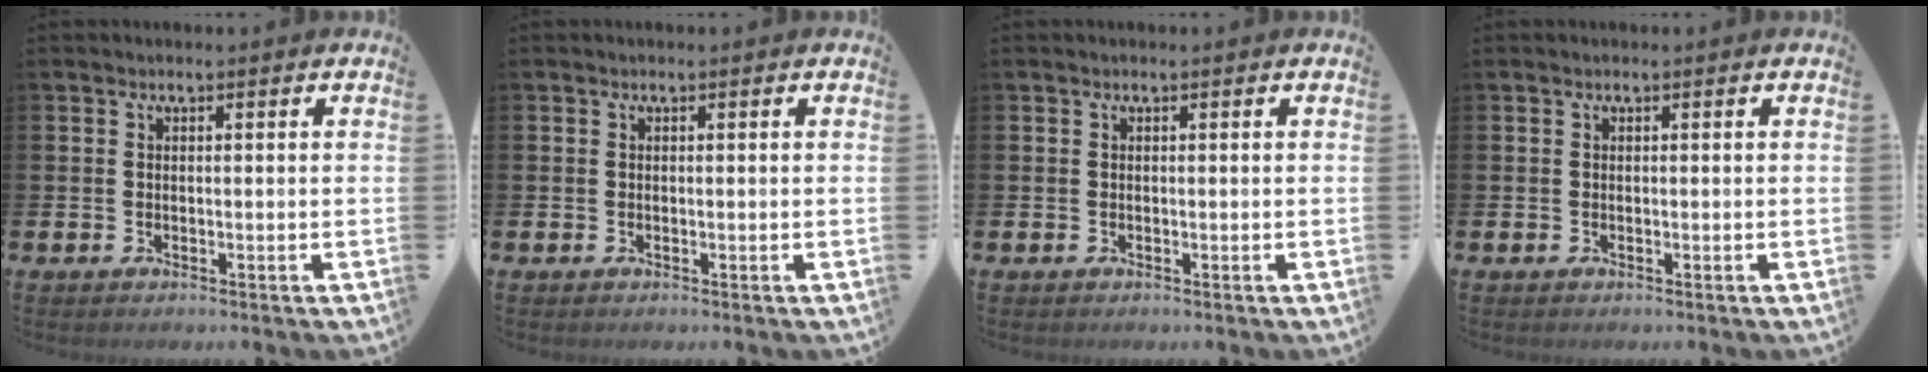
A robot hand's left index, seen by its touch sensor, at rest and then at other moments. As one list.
[{"total": 0.0}, {"total": 0.0}, {"total": 0.0}]